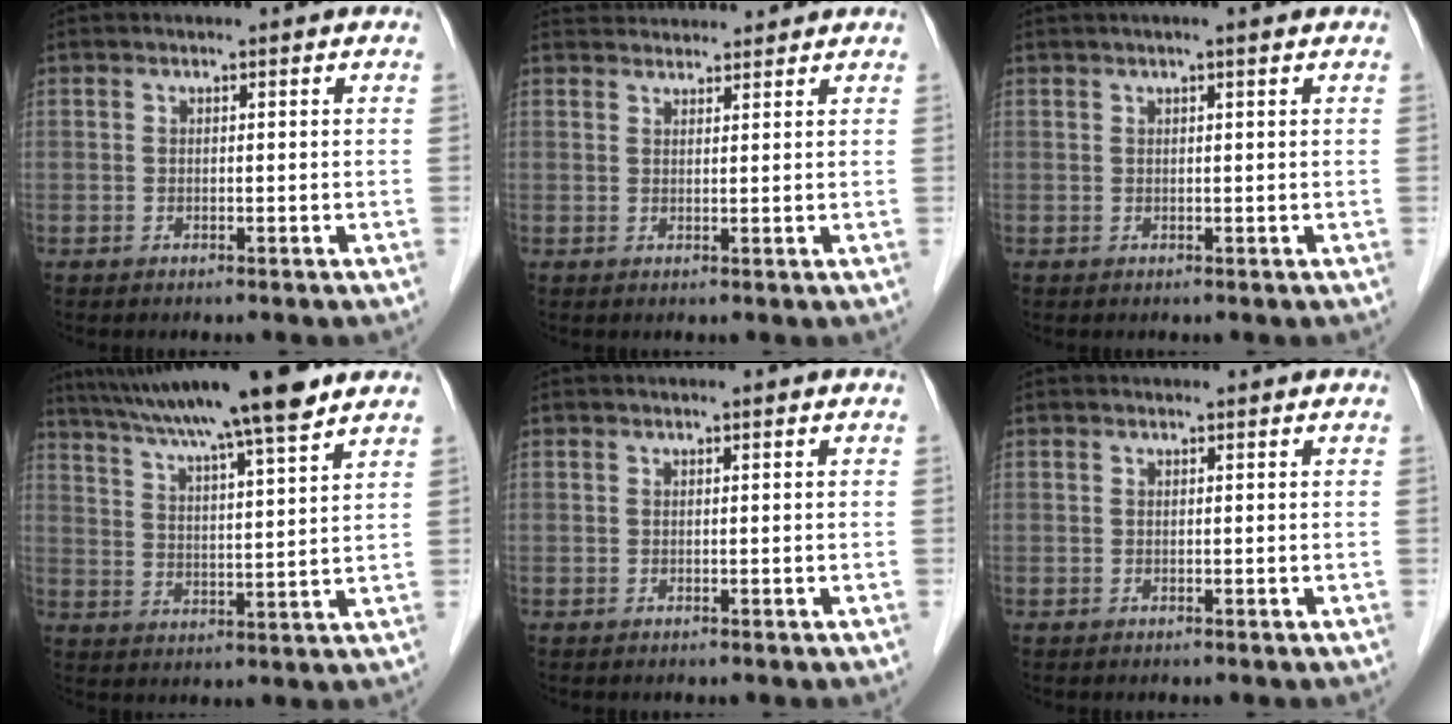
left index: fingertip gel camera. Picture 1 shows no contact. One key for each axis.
{"total": 6.0, "fx": 5.8, "fy": 0.9, "fz": 0.8, "tx": -0.012, "ty": 0.037, "tz": 0.084}
{"total": 2.2, "fx": 1.6, "fy": -0.2, "fz": 1.6, "tx": -0.023, "ty": 0.016, "tz": 0.027}
{"total": 17.3, "fx": 14.0, "fy": -0.2, "fz": 10.2, "tx": -0.173, "ty": 0.025, "tz": 0.217}
{"total": 0.0}
{"total": 0.6, "fx": 0.6, "fy": 0.0, "fz": 0.1, "tx": -0.004, "ty": 0.004, "tz": 0.006}